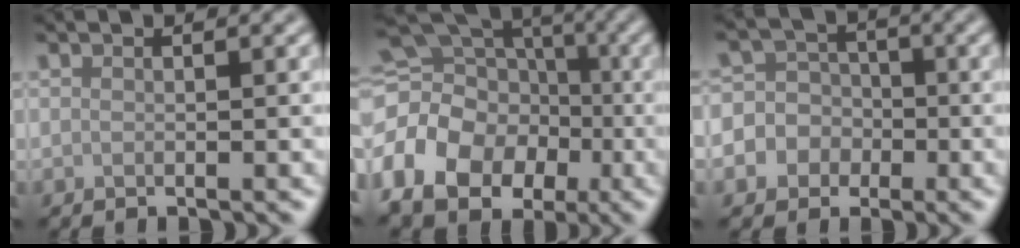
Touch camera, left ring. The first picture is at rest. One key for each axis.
{"total": 14.2, "fx": -3.8, "fy": 11.5, "fz": 7.4, "tx": -0.162, "ty": -0.004, "tz": -0.082}
{"total": 8.1, "fx": -2.1, "fy": 7.6, "fz": 1.6, "tx": -0.037, "ty": 0.006, "tz": -0.068}